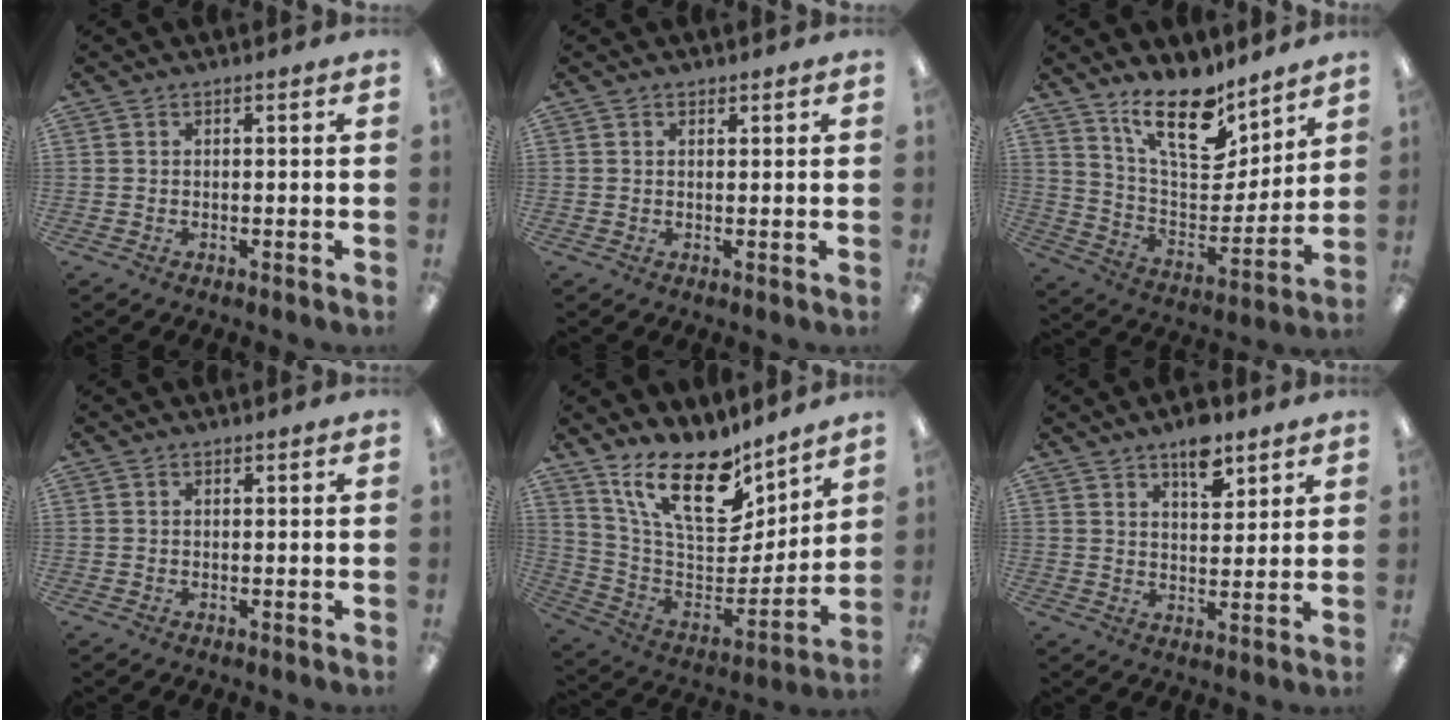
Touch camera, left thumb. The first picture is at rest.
{"total": 0.9, "force": [0.7, 0.6, 0.2], "torque": [0.005, -0.001, 0.010]}
{"total": 18.2, "force": [13.1, 7.6, 10.1], "torque": [-0.169, -0.082, 0.228]}
{"total": 0.0}
{"total": 20.6, "force": [14.6, 8.5, 11.9], "torque": [-0.220, -0.104, 0.260]}
{"total": 7.6, "force": [5.2, 3.7, 4.1], "torque": [-0.046, -0.029, 0.087]}